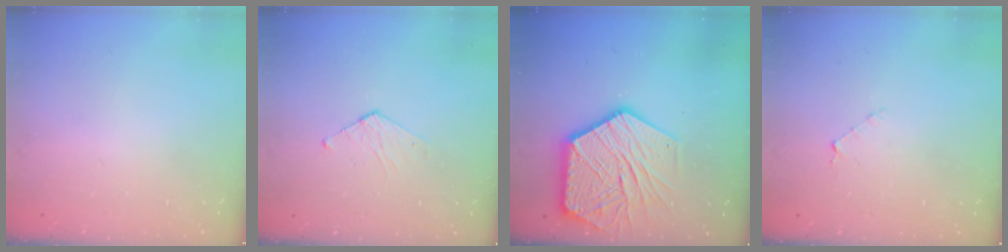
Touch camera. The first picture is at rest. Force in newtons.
{"total": 3.5, "press": 3.5, "slide": 0.3}
{"total": 20.8, "press": 20.8, "slide": 1.2}
{"total": 4.0, "press": 4.0, "slide": 0.3}